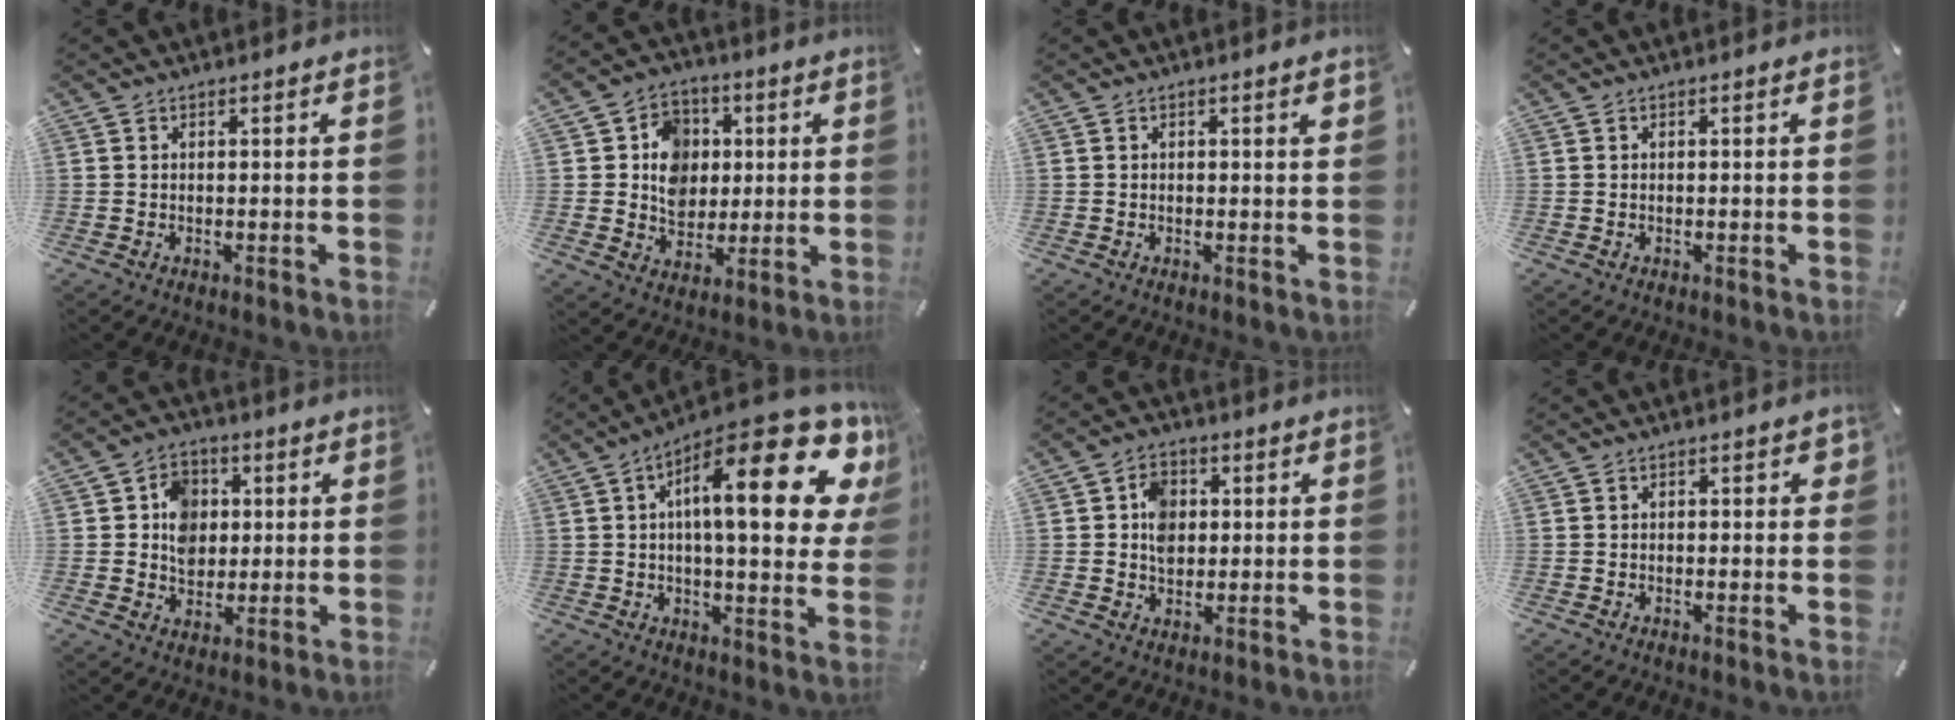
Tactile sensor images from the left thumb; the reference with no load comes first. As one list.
[{"total": 10.3, "force": [0.9, 9.2, 4.6], "torque": [-0.067, 0.013, 0.022]}, {"total": 1.3, "force": [0.4, 0.3, 1.2], "torque": [-0.023, 0.004, 0.005]}, {"total": 0.0}, {"total": 8.2, "force": [0.8, 7.2, 3.8], "torque": [-0.055, 0.010, 0.015]}, {"total": 23.5, "force": [8.1, 7.4, 20.8], "torque": [-0.332, -0.046, 0.116]}, {"total": 6.8, "force": [0.6, 5.7, 3.7], "torque": [-0.053, 0.006, 0.009]}, {"total": 1.5, "force": [-0.2, 1.0, 1.1], "torque": [-0.012, 0.004, -0.007]}]